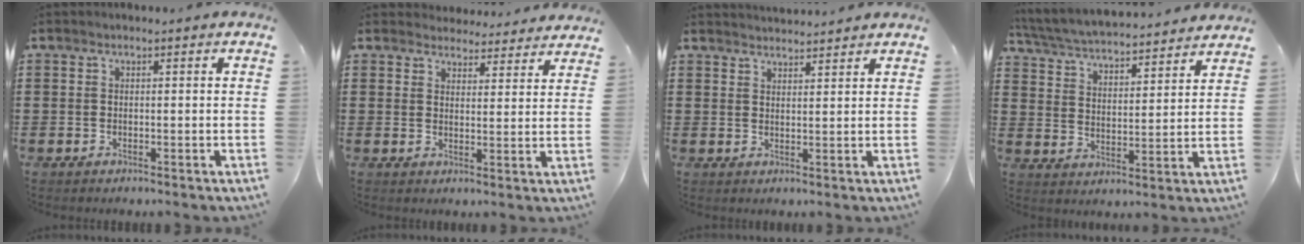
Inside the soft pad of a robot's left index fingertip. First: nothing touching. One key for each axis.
{"total": 3.9, "fx": 3.9, "fy": 0.5, "fz": 0.2, "tx": -0.010, "ty": -0.021, "tz": 0.070}
{"total": 2.4, "fx": 2.4, "fy": -0.2, "fz": -0.1, "tx": -0.004, "ty": -0.007, "tz": 0.046}
{"total": 4.9, "fx": 4.8, "fy": 0.0, "fz": 0.9, "tx": -0.043, "ty": -0.033, "tz": 0.079}